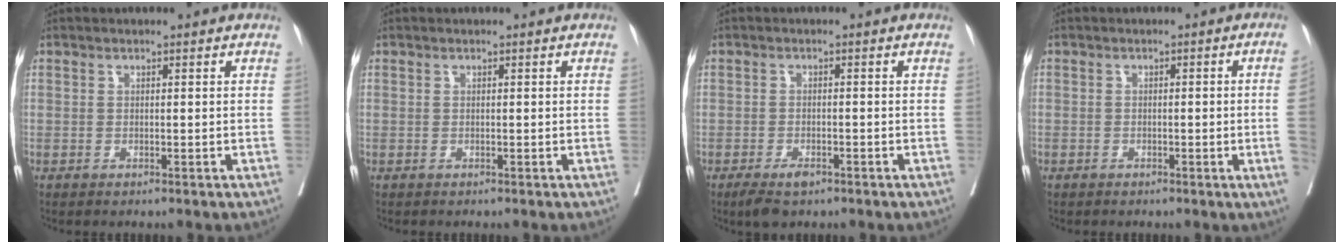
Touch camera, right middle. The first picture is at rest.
{"total": 0.0}
{"total": 3.5, "force": [-2.3, 1.4, 2.3], "torque": [-0.041, -0.004, -0.034]}
{"total": 3.0, "force": [-0.7, -0.6, 2.9], "torque": [-0.037, 0.000, -0.009]}